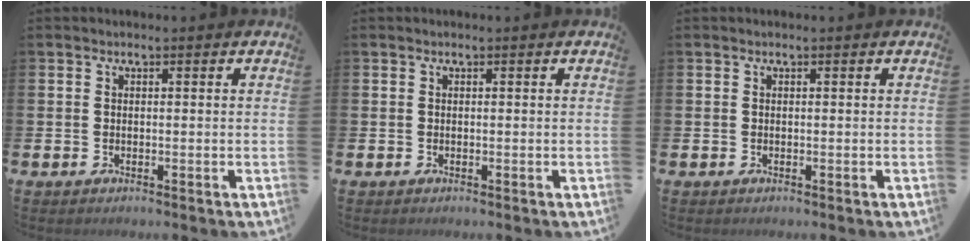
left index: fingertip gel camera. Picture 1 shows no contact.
{"total": 0.0}
{"total": 0.0}